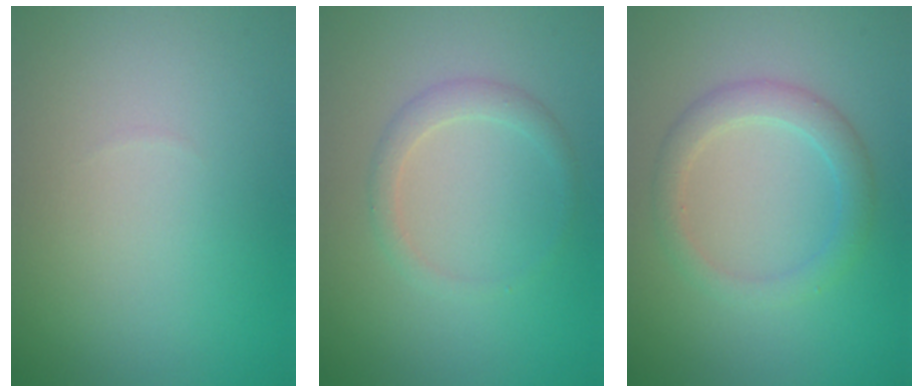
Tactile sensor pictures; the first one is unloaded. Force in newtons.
{"total": 1.6, "press": 1.6, "slide": 0.1}
{"total": 2.7, "press": 2.7, "slide": 0.2}